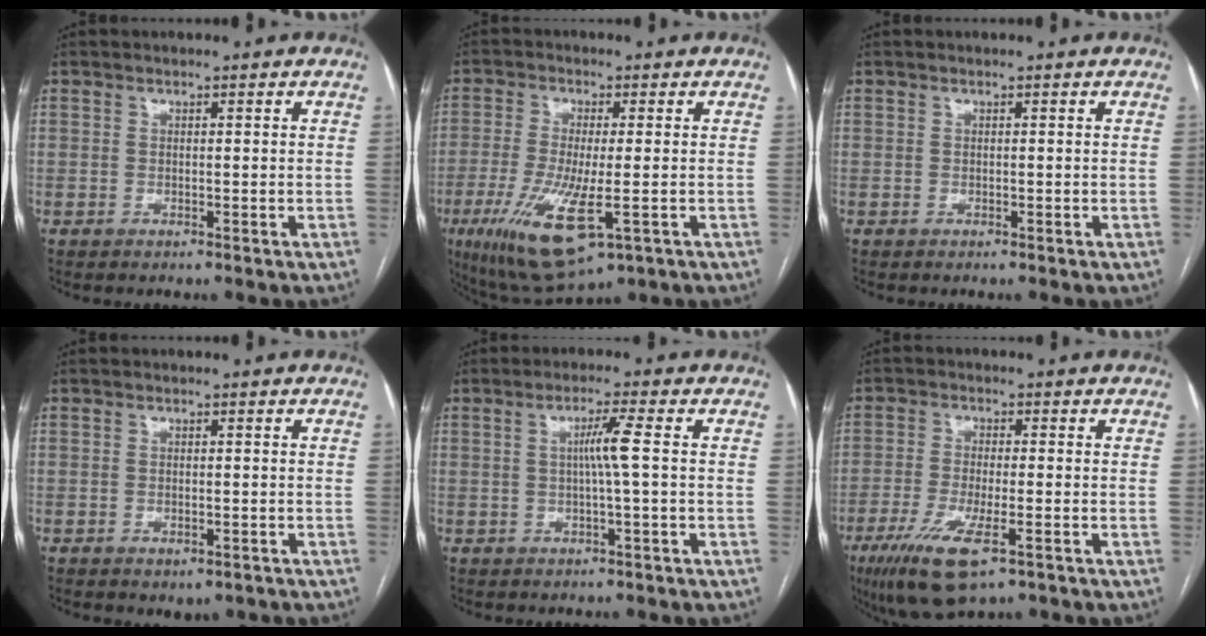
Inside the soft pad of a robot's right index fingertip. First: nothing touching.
{"total": 12.2, "force": [-4.2, 2.9, 11.1], "torque": [-0.219, -0.035, -0.064]}
{"total": 0.0}
{"total": 2.1, "force": [-1.1, 1.4, 1.1], "torque": [-0.009, -0.001, -0.004]}
{"total": 3.9, "force": [0.3, -0.8, 3.8], "torque": [-0.069, 0.003, 0.005]}
{"total": 10.1, "force": [-5.4, 2.3, 8.2], "torque": [-0.156, -0.026, -0.089]}